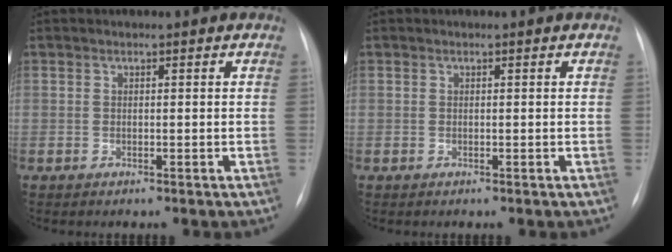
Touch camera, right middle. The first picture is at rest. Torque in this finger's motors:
{"motor_torque": [0.00, 0.00, 0.00, 0.00]}